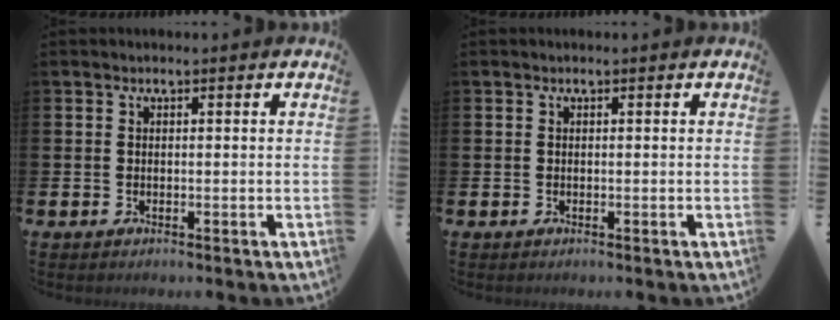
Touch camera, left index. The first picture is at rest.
{"total": 0.0}